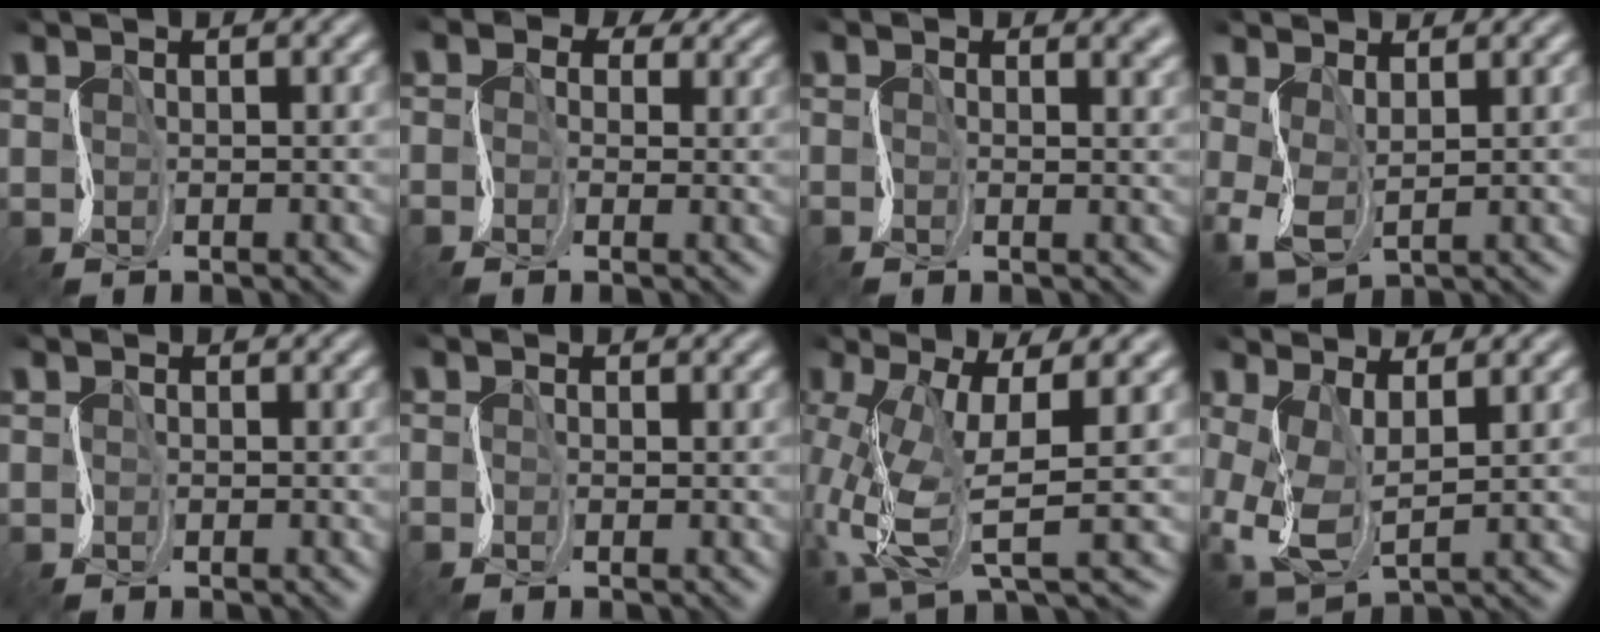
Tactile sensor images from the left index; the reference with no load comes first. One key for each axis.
{"total": 4.0, "fx": 1.0, "fy": 3.4, "fz": 1.9, "tx": -0.034, "ty": 0.009, "tz": -0.008}
{"total": 1.1, "fx": -0.2, "fy": 0.8, "fz": 0.6, "tx": -0.002, "ty": 0.005, "tz": -0.006}
{"total": 2.1, "fx": 0.0, "fy": 1.1, "fz": 1.8, "tx": -0.069, "ty": -0.006, "tz": 0.008}
{"total": 1.5, "fx": -0.9, "fy": -0.3, "fz": -1.2, "tx": 0.016, "ty": -0.001, "tz": -0.008}
{"total": 1.3, "fx": -1.1, "fy": -0.1, "fz": -0.7, "tx": 0.008, "ty": -0.002, "tz": -0.015}
{"total": 8.5, "fx": -1.2, "fy": 2.3, "fz": 8.1, "tx": -0.189, "ty": -0.008, "tz": -0.011}
{"total": 3.9, "fx": -0.9, "fy": 1.9, "fz": 3.3, "tx": -0.097, "ty": -0.007, "tz": -0.008}